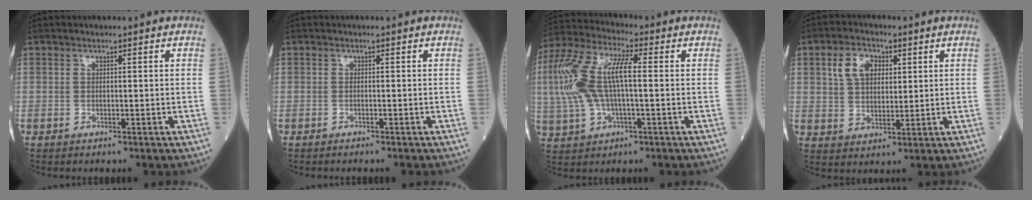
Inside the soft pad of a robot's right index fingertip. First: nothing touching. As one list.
[{"total": 1.6, "force": [-1.4, -0.1, 0.8], "torque": [-0.012, 0.001, -0.015]}, {"total": 13.0, "force": [0.8, 4.2, 12.3], "torque": [-0.290, 0.025, 0.018]}, {"total": 6.6, "force": [2.6, 4.2, 4.5], "torque": [-0.093, 0.017, 0.054]}]